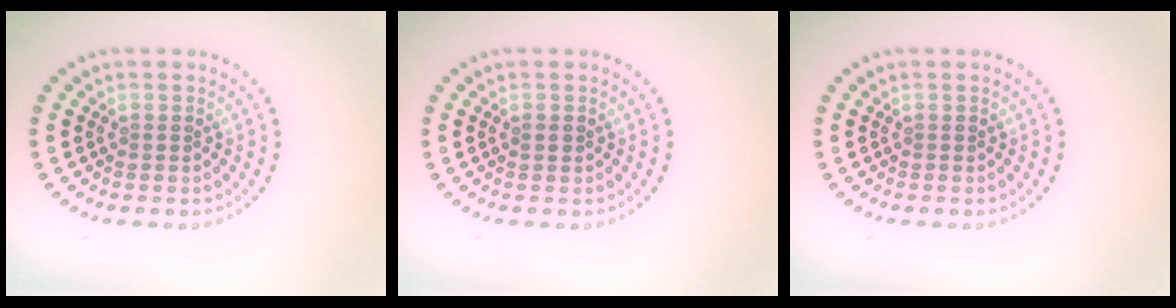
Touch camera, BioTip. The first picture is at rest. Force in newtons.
{"total": 0.8, "press": 0.8, "slide": 0.1}
{"total": 0.0}